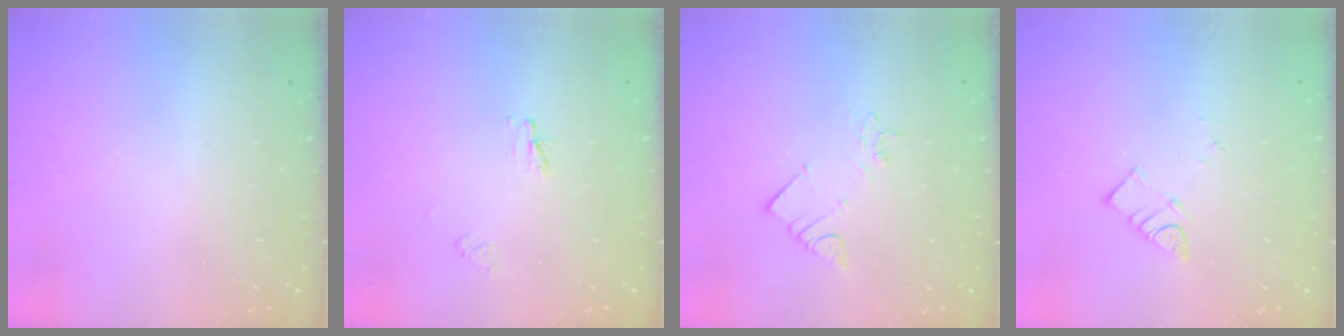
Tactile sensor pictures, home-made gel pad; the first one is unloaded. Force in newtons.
{"total": 2.3, "press": 2.2, "slide": 0.2}
{"total": 2.8, "press": 2.7, "slide": 0.5}
{"total": 3.4, "press": 3.4, "slide": 0.2}